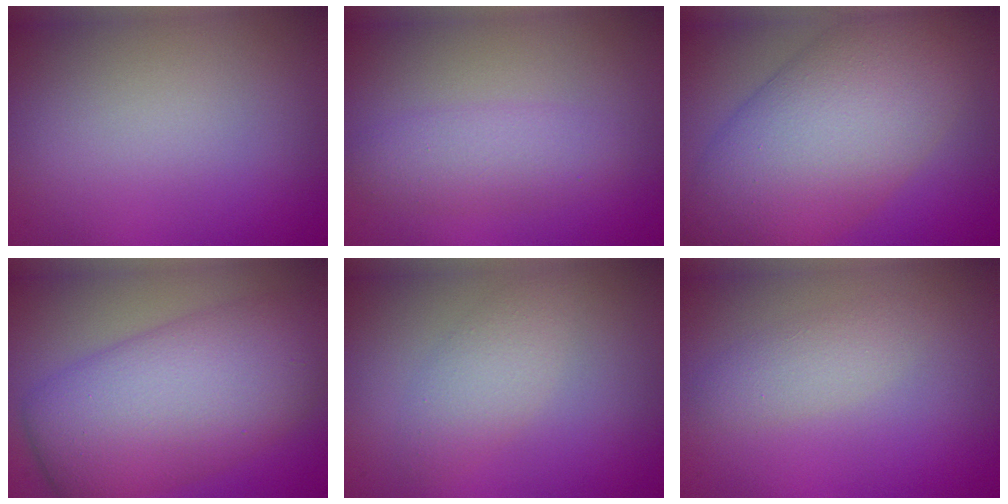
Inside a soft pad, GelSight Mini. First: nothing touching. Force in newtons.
{"total": 2.8, "press": 2.8, "slide": 0.1}
{"total": 11.9, "press": 11.9, "slide": 0.3}
{"total": 9.8, "press": 9.8, "slide": 0.2}
{"total": 2.2, "press": 2.2, "slide": 0.2}
{"total": 1.9, "press": 1.9, "slide": 0.1}